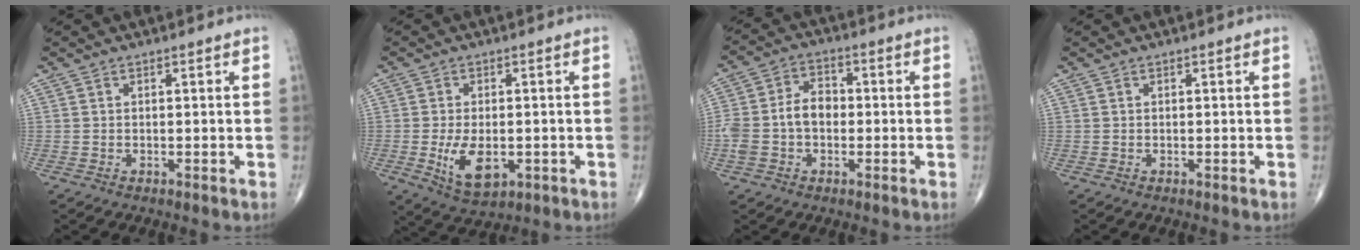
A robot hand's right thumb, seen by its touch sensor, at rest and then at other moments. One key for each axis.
{"total": 8.2, "fx": -1.8, "fy": 4.5, "fz": 6.6, "tx": -0.109, "ty": -0.009, "tz": -0.020}
{"total": 9.0, "fx": -0.9, "fy": 6.2, "fz": 6.4, "tx": -0.126, "ty": 0.032, "tz": -0.023}
{"total": 0.0}